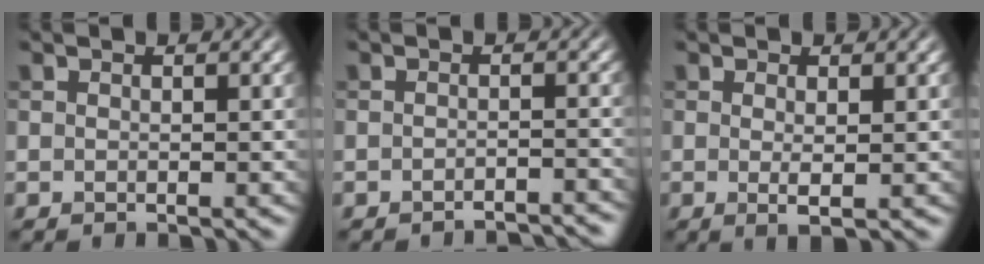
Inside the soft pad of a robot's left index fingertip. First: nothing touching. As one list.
[{"total": 2.8, "force": [-2.7, 0.2, 0.6], "torque": [0.001, 0.005, -0.036]}, {"total": 1.6, "force": [0.1, 0.2, 1.5], "torque": [-0.027, -0.006, 0.001]}]